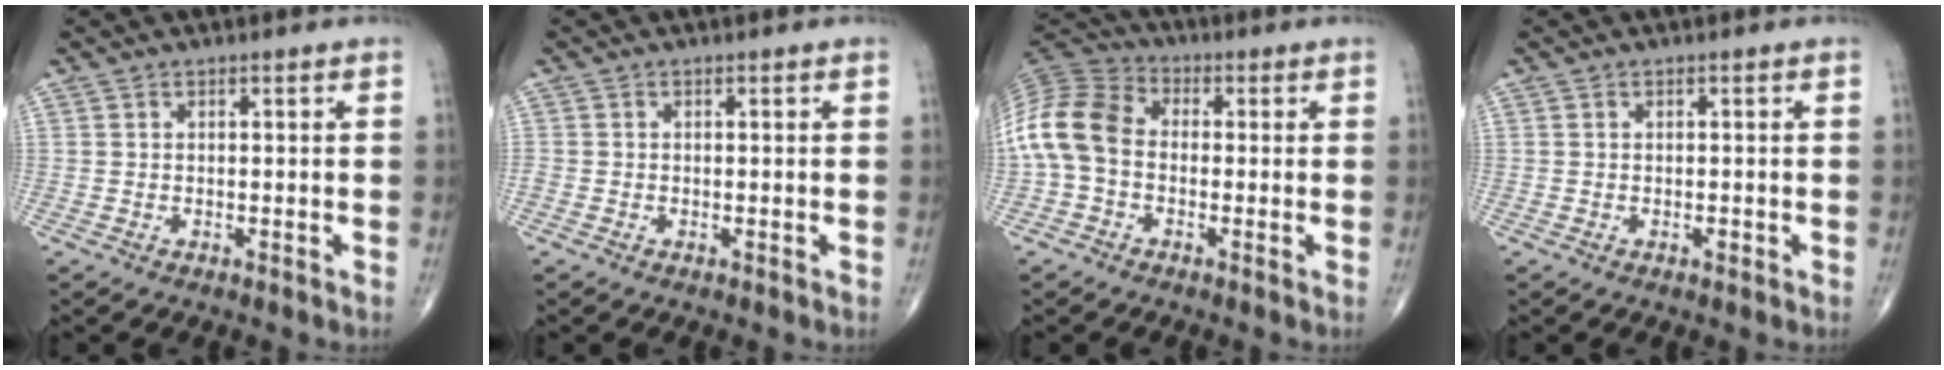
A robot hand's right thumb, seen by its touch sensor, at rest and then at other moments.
{"total": 0.7, "force": [-0.3, 0.6, 0.3], "torque": [-0.006, 0.001, -0.008]}
{"total": 11.8, "force": [-1.3, 8.6, 8.0], "torque": [-0.162, 0.031, -0.040]}
{"total": 0.7, "force": [-0.2, 0.4, 0.4], "torque": [-0.006, 0.000, -0.005]}